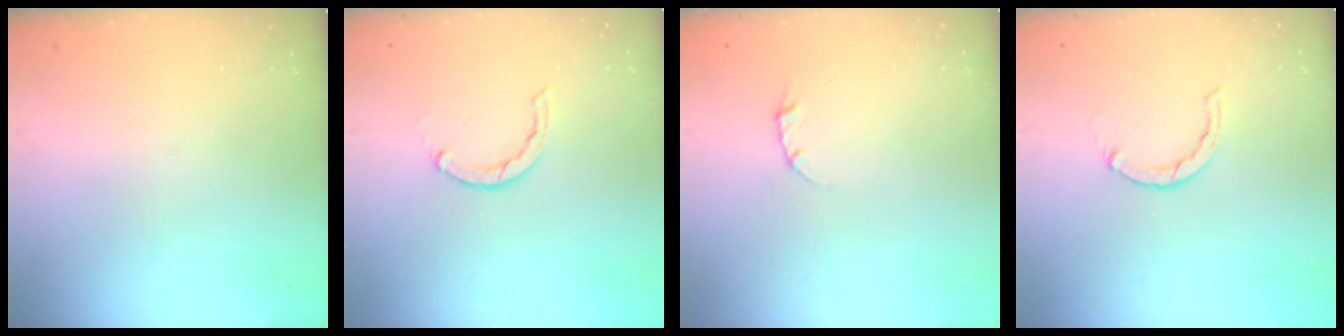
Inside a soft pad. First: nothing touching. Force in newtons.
{"total": 1.6, "press": 1.5, "slide": 0.4}
{"total": 3.3, "press": 3.2, "slide": 0.3}
{"total": 0.7, "press": 0.6, "slide": 0.2}